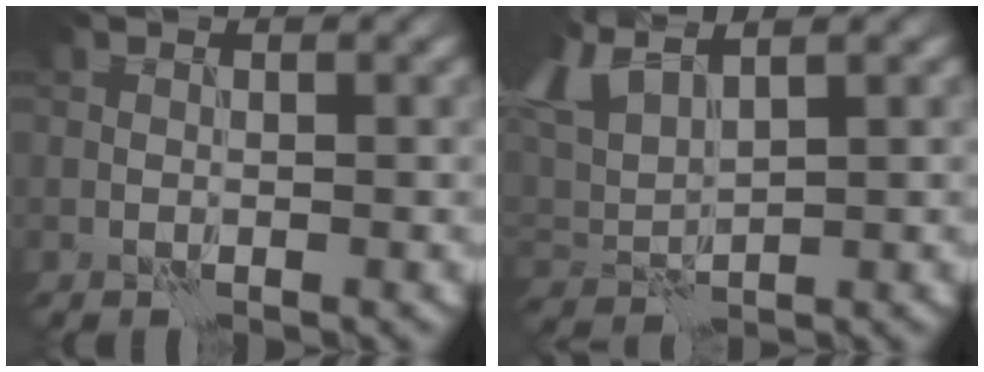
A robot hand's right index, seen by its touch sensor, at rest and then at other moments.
{"total": 4.9, "force": [3.6, 1.6, 3.0], "torque": [-0.084, 0.016, 0.071]}